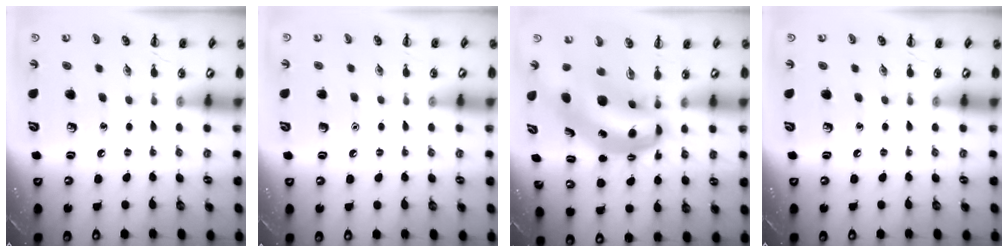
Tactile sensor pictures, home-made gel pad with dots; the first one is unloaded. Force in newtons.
{"total": 1.6, "press": 1.6, "slide": 0.1}
{"total": 10.2, "press": 10.0, "slide": 2.2}
{"total": 0.0}